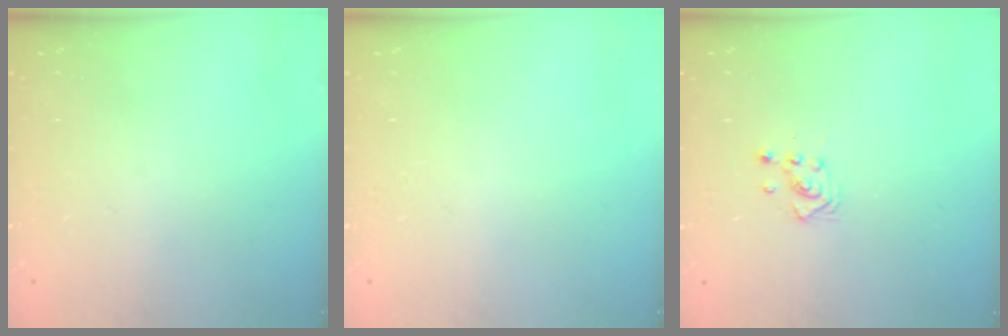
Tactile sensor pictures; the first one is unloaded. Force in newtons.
{"total": 0.0}
{"total": 2.9, "press": 2.8, "slide": 0.3}